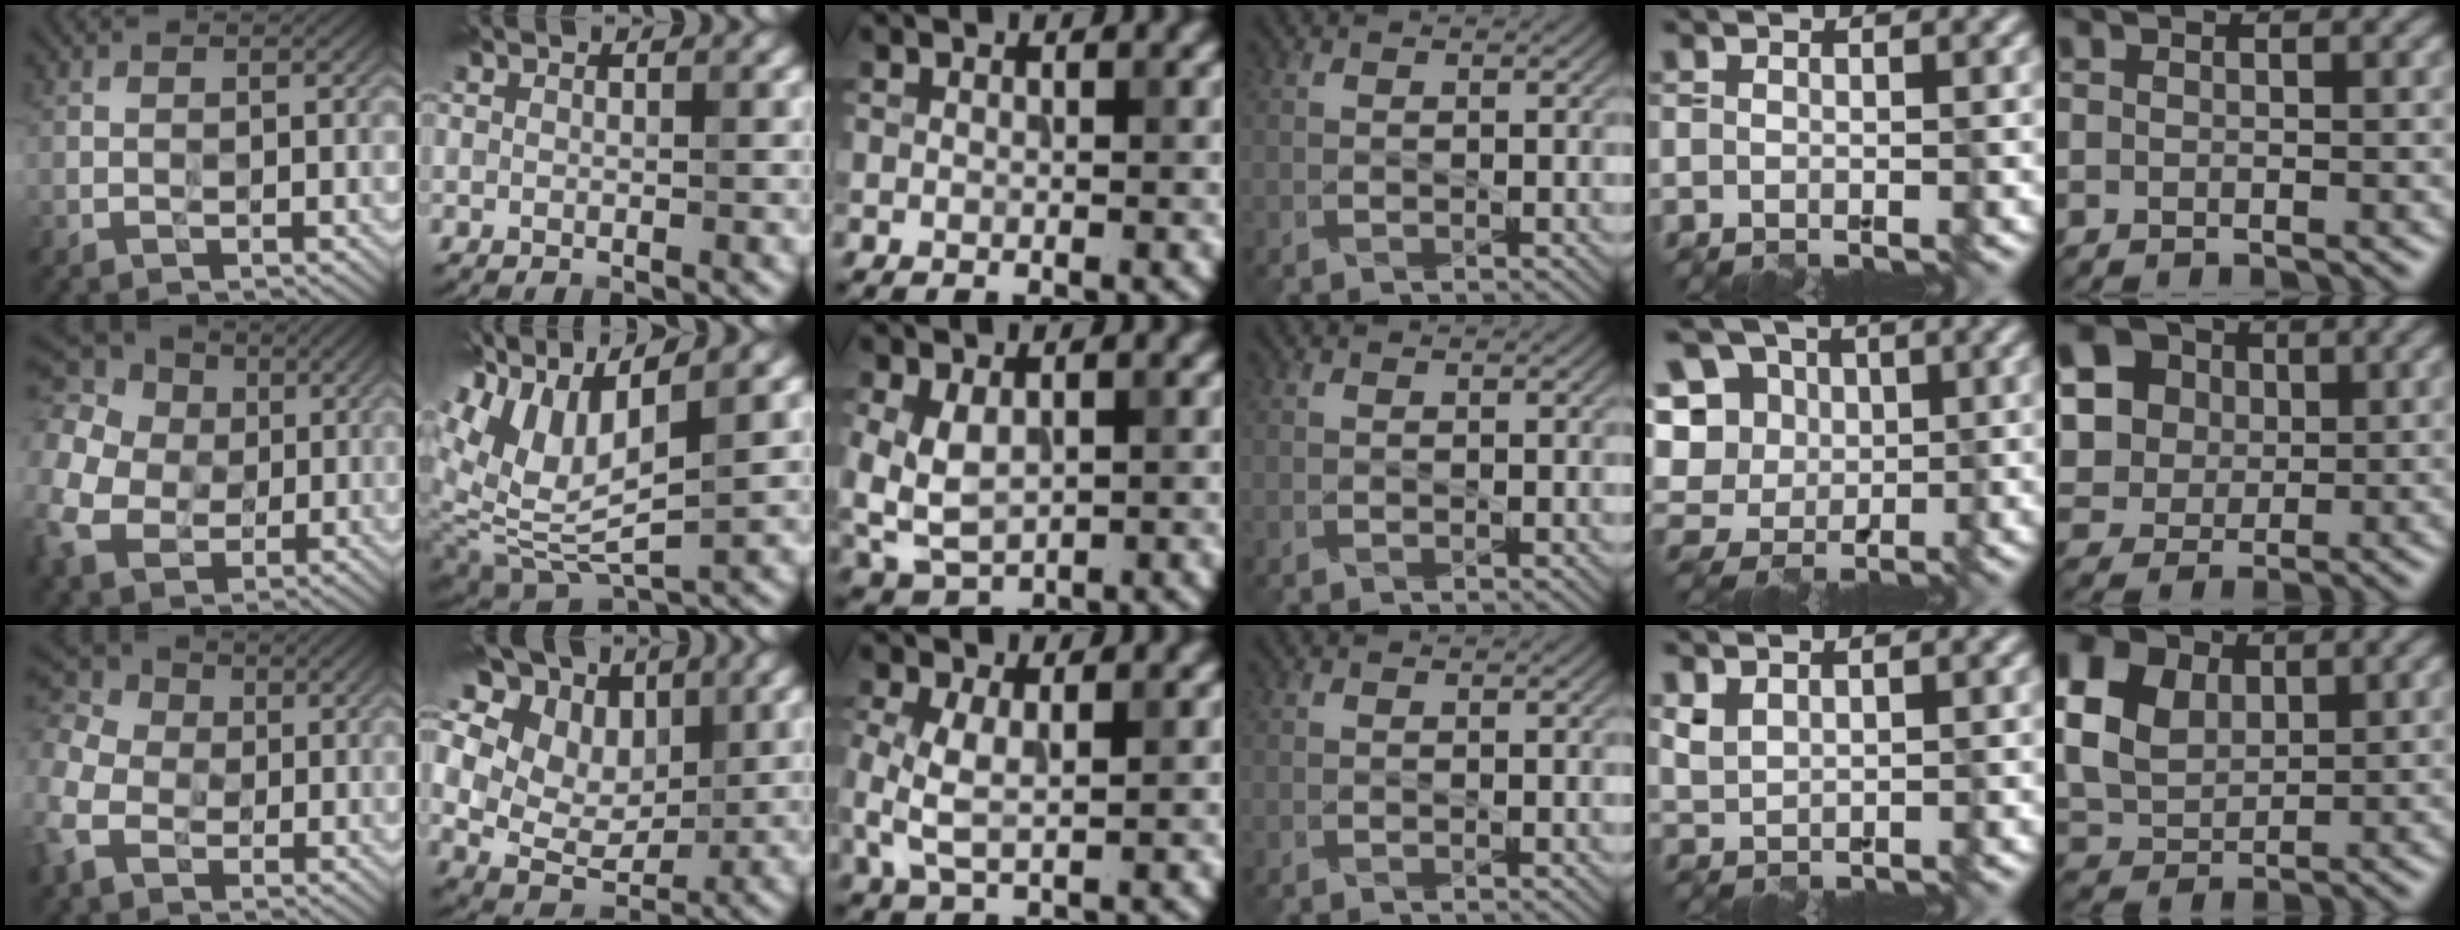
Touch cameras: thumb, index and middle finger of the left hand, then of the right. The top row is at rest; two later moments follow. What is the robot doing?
{"motion": "wipe", "object": "paper plate"}